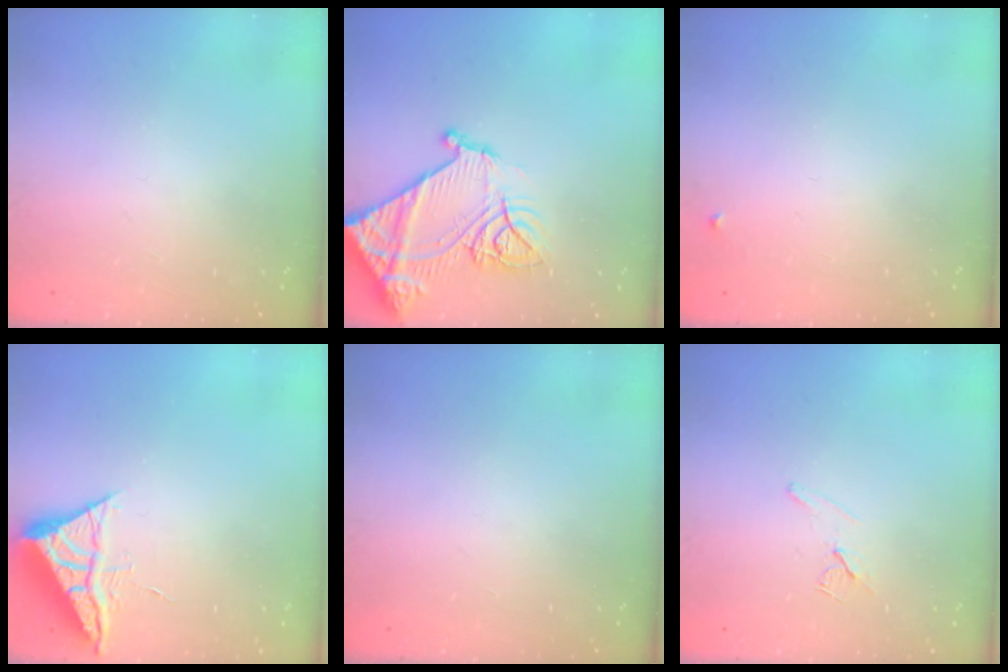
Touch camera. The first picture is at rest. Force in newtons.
{"total": 19.9, "press": 19.8, "slide": 2.1}
{"total": 3.0, "press": 3.0, "slide": 0.4}
{"total": 6.0, "press": 5.9, "slide": 0.4}
{"total": 0.0}
{"total": 6.7, "press": 6.0, "slide": 3.0}